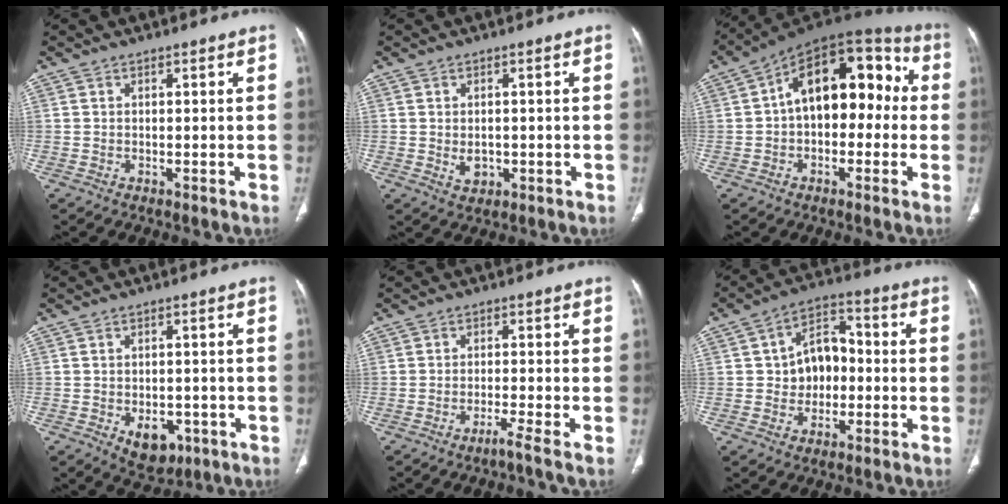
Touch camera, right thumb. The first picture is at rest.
{"total": 3.1, "force": [-0.3, 2.2, 2.1], "torque": [-0.026, -0.002, 0.004]}
{"total": 17.6, "force": [0.8, 10.6, 14.0], "torque": [-0.164, 0.056, -0.001]}
{"total": 6.8, "force": [-2.6, 4.5, 4.3], "torque": [-0.040, 0.008, -0.021]}
{"total": 2.3, "force": [-1.7, -1.0, 1.3], "torque": [-0.029, 0.004, -0.036]}
{"total": 9.8, "force": [-0.4, 7.2, 6.7], "torque": [-0.070, 0.031, -0.013]}